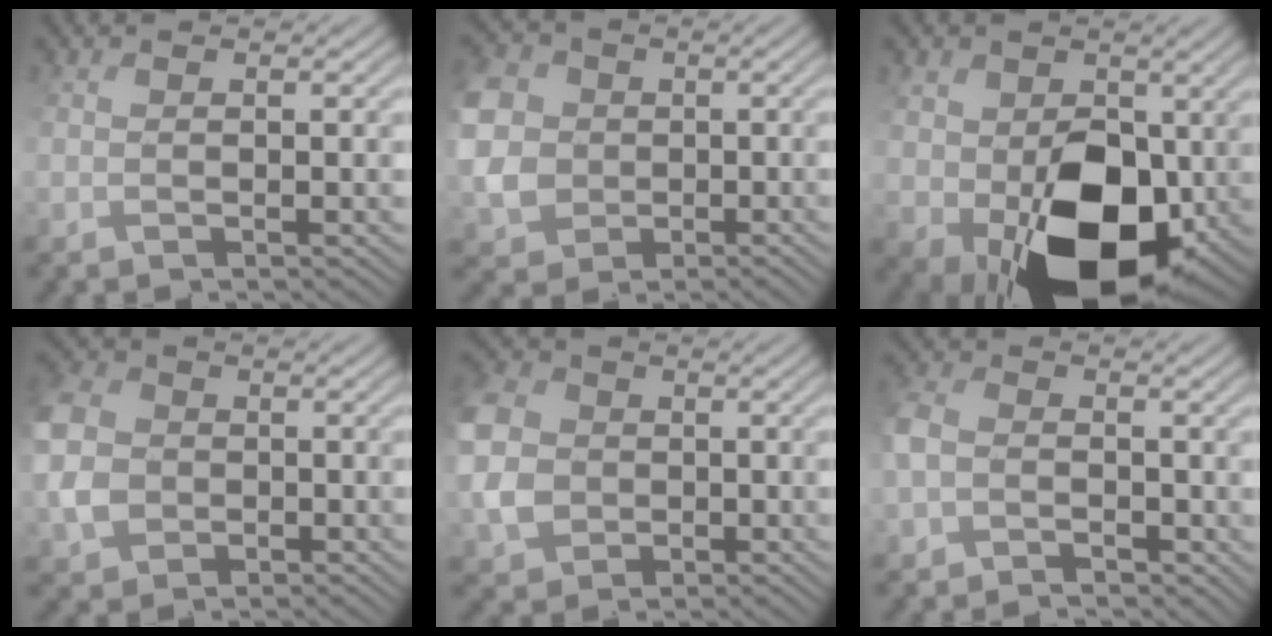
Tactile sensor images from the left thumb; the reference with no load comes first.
{"total": 7.0, "force": [0.6, 6.3, 2.9], "torque": [-0.101, 0.005, 0.008]}
{"total": 13.1, "force": [0.2, 9.5, 9.0], "torque": [-0.162, -0.034, 0.018]}
{"total": 5.5, "force": [-0.4, 4.9, 2.5], "torque": [-0.078, 0.004, -0.021]}
{"total": 6.6, "force": [-0.1, 5.9, 3.0], "torque": [-0.096, 0.003, -0.008]}
{"total": 2.4, "force": [-1.1, 1.9, 1.0], "torque": [-0.037, 0.006, -0.029]}